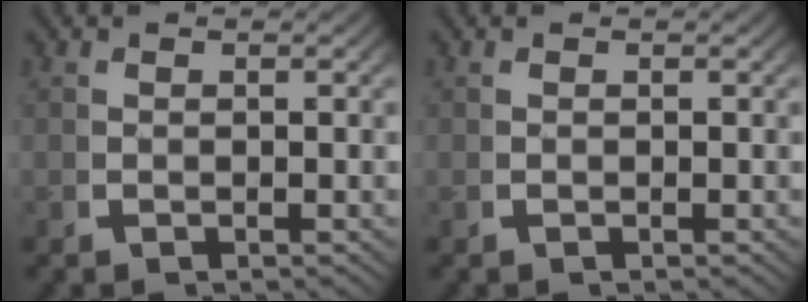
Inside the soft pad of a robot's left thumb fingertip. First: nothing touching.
{"total": 0.0}